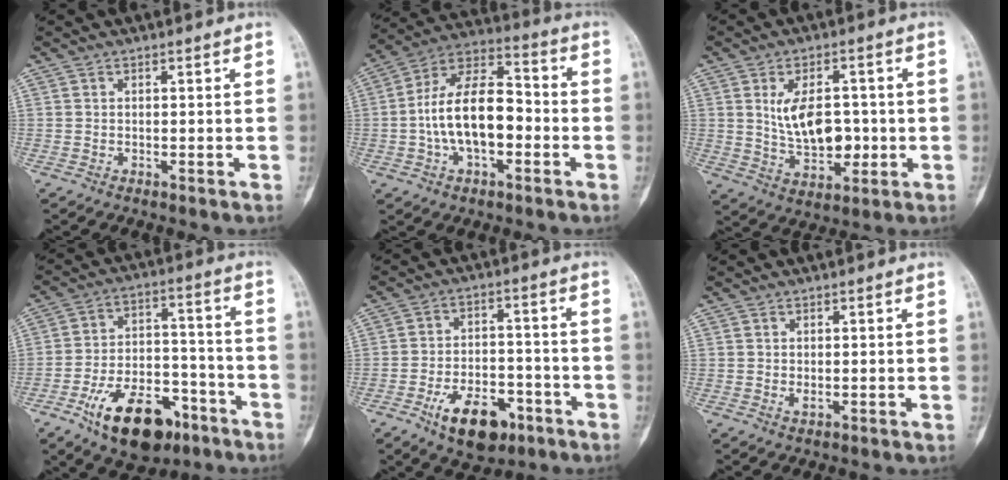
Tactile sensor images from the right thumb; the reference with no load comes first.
{"total": 16.3, "force": [-2.5, 8.9, 13.4], "torque": [-0.230, 0.043, -0.050]}
{"total": 10.9, "force": [0.7, 6.6, 8.6], "torque": [-0.122, -0.002, 0.026]}
{"total": 17.8, "force": [-10.0, 9.4, 11.3], "torque": [-0.161, 0.070, -0.156]}
{"total": 12.1, "force": [-6.4, 6.7, 7.8], "torque": [-0.103, 0.034, -0.098]}
{"total": 1.1, "force": [0.1, 0.7, 0.8], "torque": [-0.014, -0.003, 0.004]}